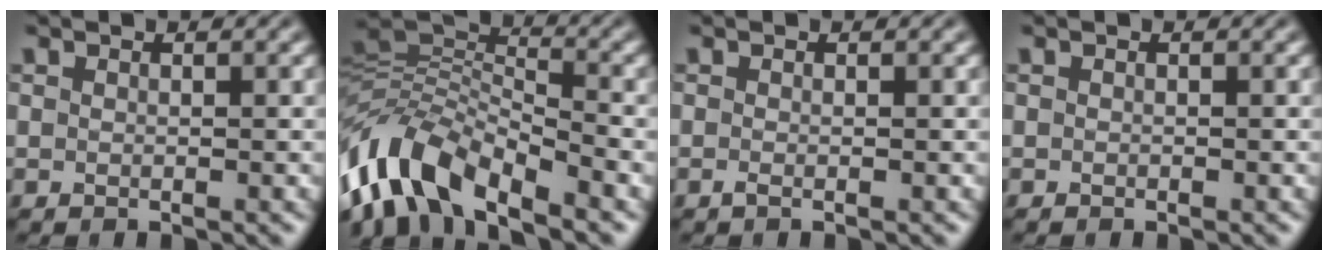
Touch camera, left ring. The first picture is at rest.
{"total": 9.0, "force": [-6.5, 3.2, 5.3], "torque": [-0.091, 0.008, -0.138]}
{"total": 0.6, "force": [-0.4, 0.0, 0.4], "torque": [-0.009, -0.002, -0.008]}
{"total": 0.0}